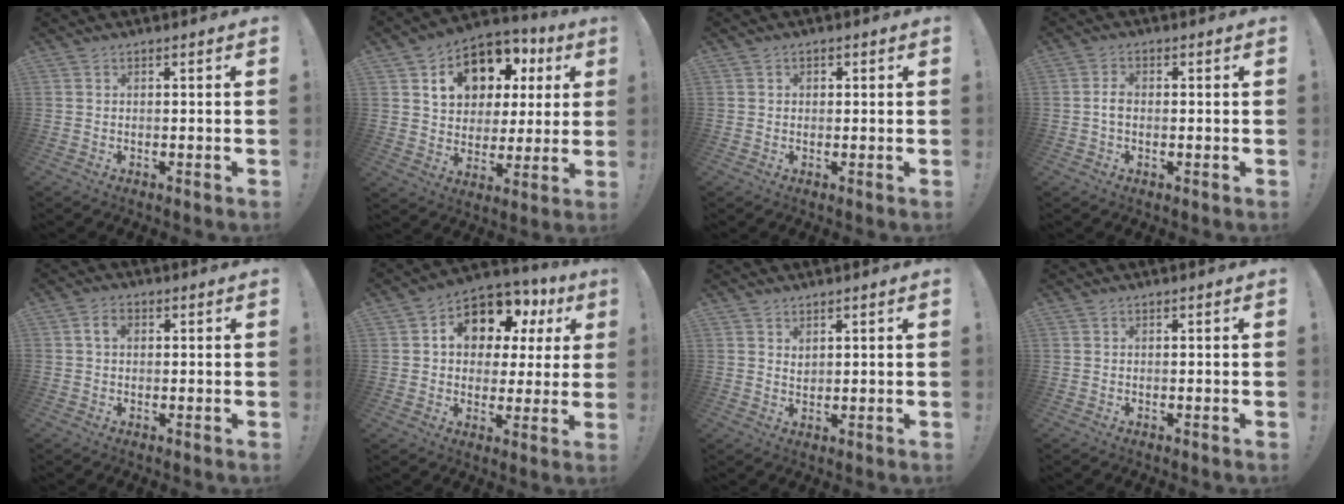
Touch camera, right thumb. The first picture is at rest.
{"total": 15.2, "force": [7.1, 10.9, 8.0], "torque": [-0.123, -0.037, 0.137]}
{"total": 1.1, "force": [-0.1, 1.0, 0.4], "torque": [-0.005, 0.003, -0.002]}
{"total": 2.5, "force": [-0.3, 1.6, 1.9], "torque": [-0.035, 0.006, -0.005]}
{"total": 3.4, "force": [0.9, 2.2, 2.5], "torque": [-0.049, 0.010, 0.015]}
{"total": 12.5, "force": [6.2, 8.4, 6.9], "torque": [-0.111, -0.041, 0.112]}
{"total": 1.7, "force": [1.4, 0.9, 0.5], "torque": [-0.004, -0.008, 0.025]}
{"total": 0.0}